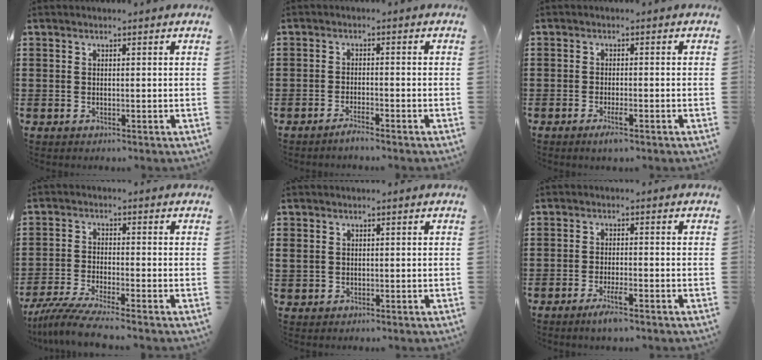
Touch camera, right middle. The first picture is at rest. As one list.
[{"total": 1.9, "force": [-1.7, 0.0, 0.9], "torque": [-0.014, 0.001, -0.031]}, {"total": 2.1, "force": [-1.2, 0.3, 1.7], "torque": [-0.035, -0.005, -0.023]}, {"total": 5.2, "force": [-4.7, -0.2, 2.4], "torque": [-0.067, -0.023, -0.095]}, {"total": 1.3, "force": [0.5, 1.2, 0.3], "torque": [-0.009, 0.007, 0.009]}, {"total": 3.3, "force": [-2.1, 0.4, 2.5], "torque": [-0.054, -0.005, -0.040]}]